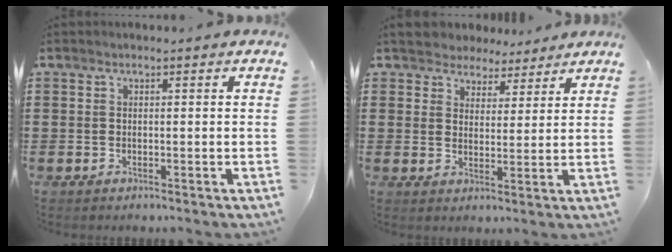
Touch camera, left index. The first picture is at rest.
{"total": 4.3, "force": [3.8, 1.9, -0.5], "torque": [-0.015, -0.011, 0.069]}